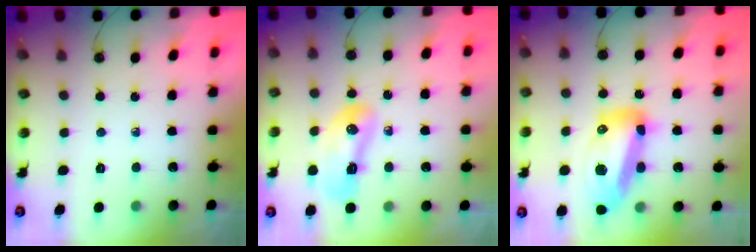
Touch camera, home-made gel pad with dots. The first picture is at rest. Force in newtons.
{"total": 11.3, "press": 11.1, "slide": 1.9}
{"total": 18.4, "press": 18.3, "slide": 1.8}